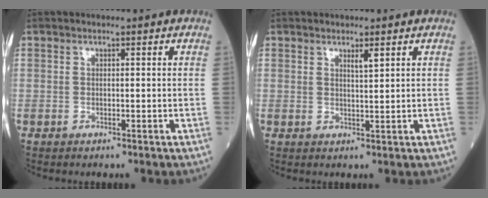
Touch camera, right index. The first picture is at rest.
{"total": 1.8, "force": [1.1, 0.1, 1.3], "torque": [-0.025, -0.003, 0.021]}